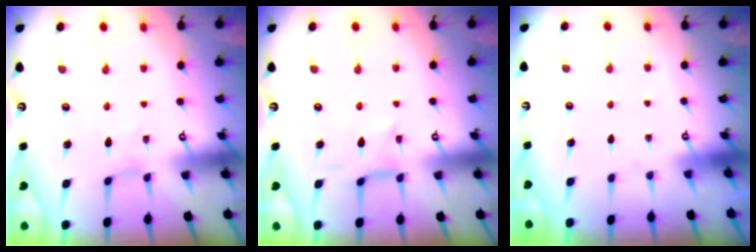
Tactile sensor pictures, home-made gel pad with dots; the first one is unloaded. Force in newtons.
{"total": 1.6, "press": 1.6, "slide": 0.4}
{"total": 0.0}